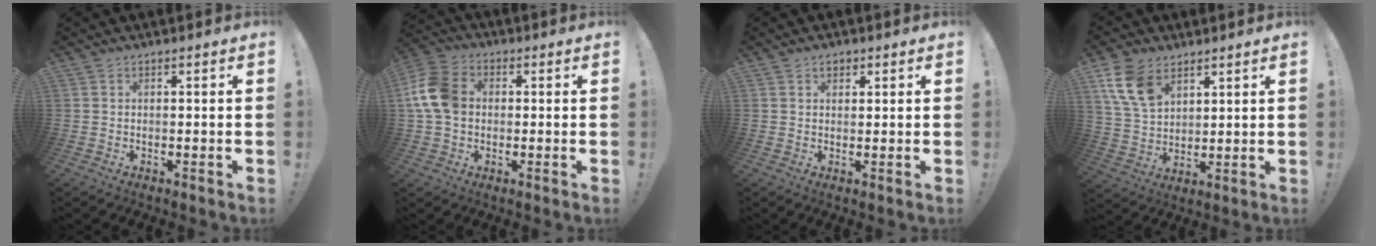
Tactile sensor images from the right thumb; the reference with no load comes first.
{"total": 12.2, "force": [0.8, 9.3, 7.9], "torque": [-0.160, 0.017, 0.023]}
{"total": 2.1, "force": [1.2, 1.4, 1.0], "torque": [-0.006, -0.004, 0.020]}
{"total": 12.1, "force": [6.7, 7.7, 6.6], "torque": [-0.129, -0.022, 0.132]}